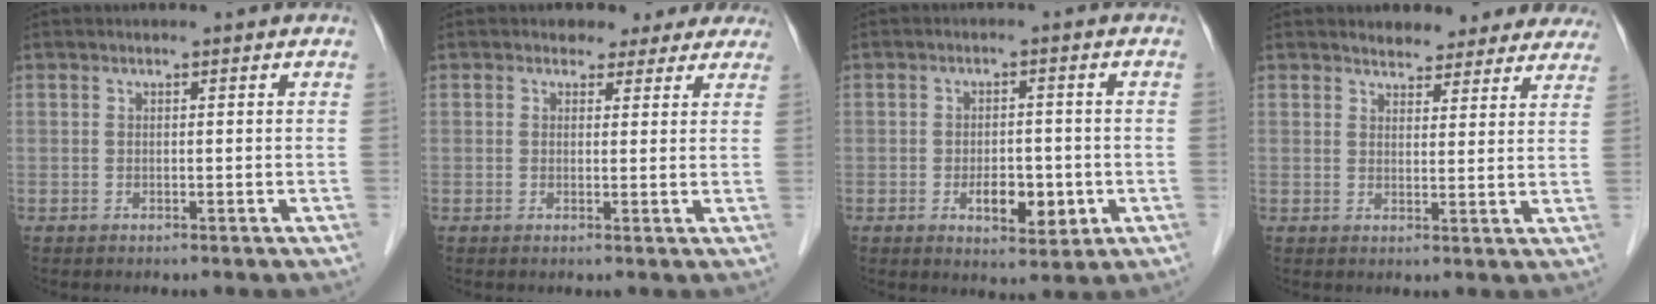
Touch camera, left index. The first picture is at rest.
{"total": 5.0, "force": [4.0, 3.0, 0.6], "torque": [0.011, 0.007, 0.033]}
{"total": 5.7, "force": [-1.7, 2.8, 4.7], "torque": [-0.071, 0.000, -0.017]}
{"total": 10.5, "force": [9.5, 3.8, 2.4], "torque": [0.003, 0.006, 0.101]}